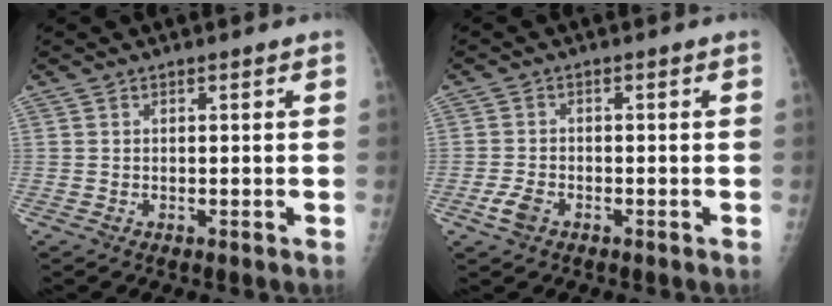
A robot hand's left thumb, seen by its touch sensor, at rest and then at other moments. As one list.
[{"total": 3.1, "force": [-1.6, 1.9, 1.9], "torque": [-0.042, 0.003, -0.030]}]